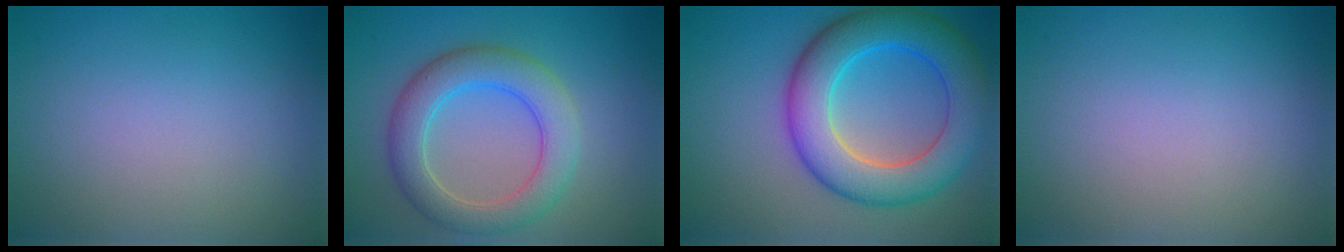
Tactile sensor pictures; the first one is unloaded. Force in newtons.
{"total": 5.5, "press": 5.5, "slide": 0.3}
{"total": 8.8, "press": 8.8, "slide": 0.2}
{"total": 0.0}